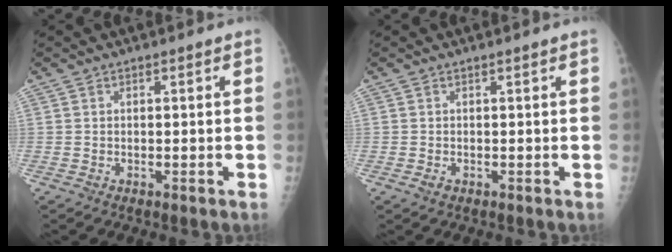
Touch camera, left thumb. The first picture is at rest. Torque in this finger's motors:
{"motor_torque": [-0.24, 0.12, -0.13, -0.04, 0.04]}